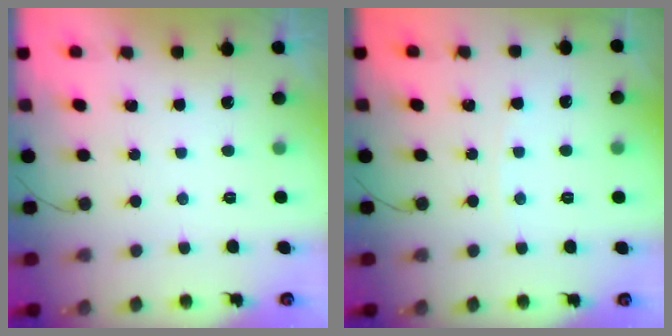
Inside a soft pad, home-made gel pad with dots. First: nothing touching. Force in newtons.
{"total": 2.4, "press": 2.4, "slide": 0.3}